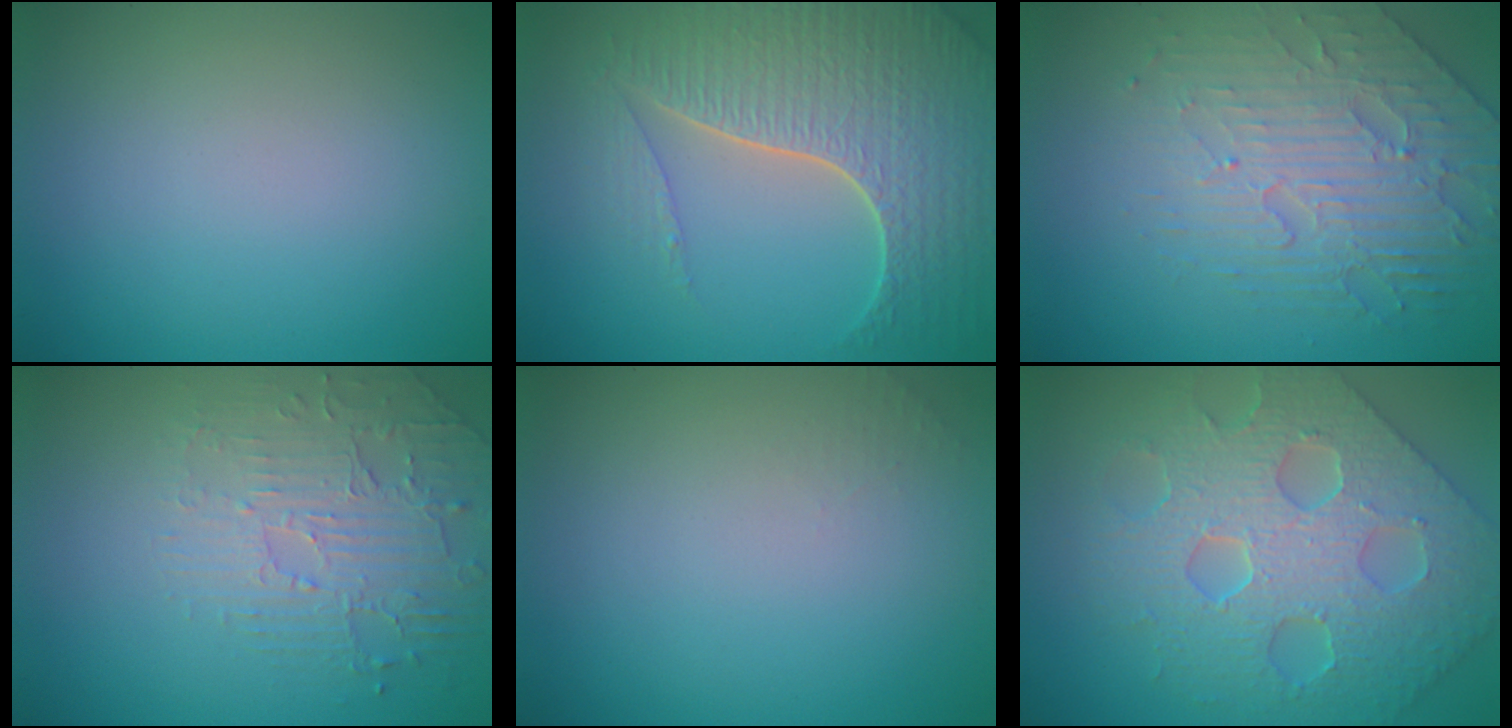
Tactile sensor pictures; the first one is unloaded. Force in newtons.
{"total": 7.3, "press": 5.3, "slide": 5.0}
{"total": 4.6, "press": 4.2, "slide": 1.9}
{"total": 2.6, "press": 2.1, "slide": 1.5}
{"total": 0.7, "press": 0.7, "slide": 0.1}
{"total": 7.2, "press": 6.3, "slide": 3.5}